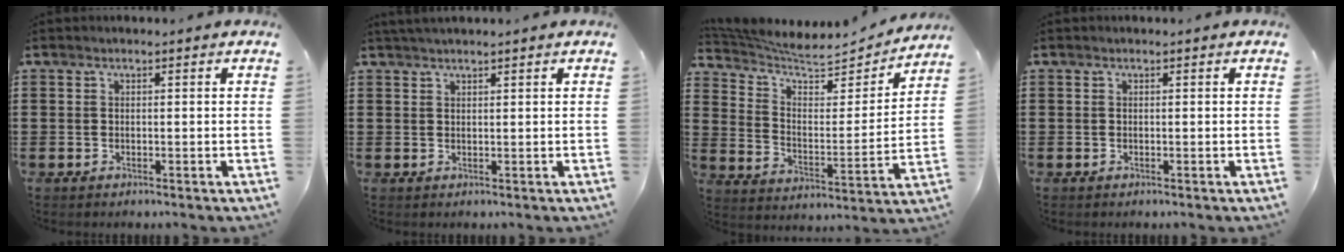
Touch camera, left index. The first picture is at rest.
{"total": 1.3, "force": [1.1, 0.0, 0.5], "torque": [-0.013, 0.000, 0.022]}
{"total": 6.1, "force": [5.7, 1.2, 1.8], "torque": [-0.069, -0.047, 0.093]}
{"total": 0.0}